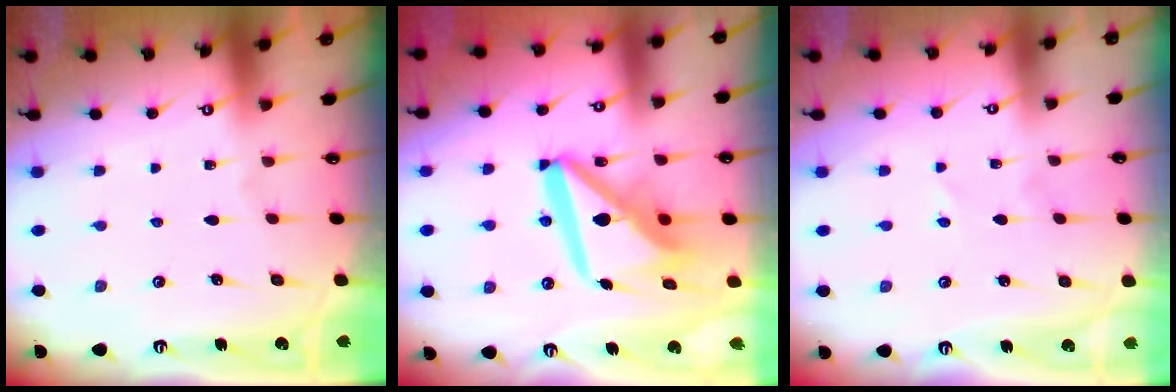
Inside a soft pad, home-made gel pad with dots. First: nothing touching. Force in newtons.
{"total": 15.7, "press": 15.6, "slide": 2.0}
{"total": 2.5, "press": 2.5, "slide": 0.2}